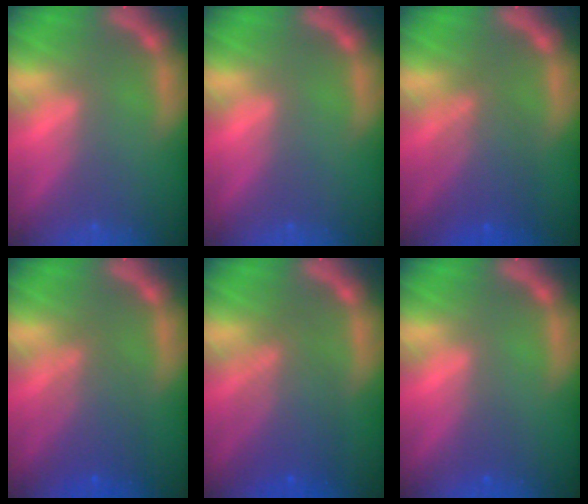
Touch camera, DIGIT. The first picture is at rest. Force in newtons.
{"total": 0.0}
{"total": 5.1}
{"total": 4.6}
{"total": 6.0}
{"total": 1.0}